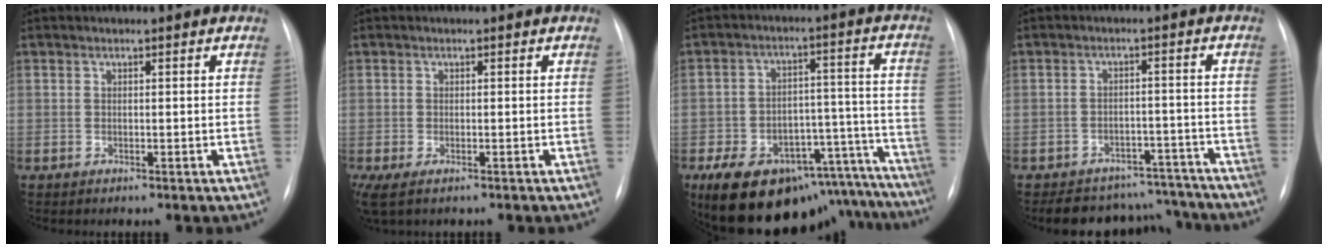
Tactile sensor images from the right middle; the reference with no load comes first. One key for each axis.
{"total": 4.5, "fx": -3.0, "fy": 1.7, "fz": 2.9, "tx": -0.055, "ty": -0.012, "tz": -0.043}
{"total": 23.2, "fx": -18.5, "fy": 10.2, "fz": 9.7, "tx": -0.113, "ty": 0.045, "tz": -0.249}
{"total": 11.1, "fx": -10.2, "fy": 4.3, "fz": 0.5, "tx": 0.012, "ty": 0.036, "tz": -0.126}